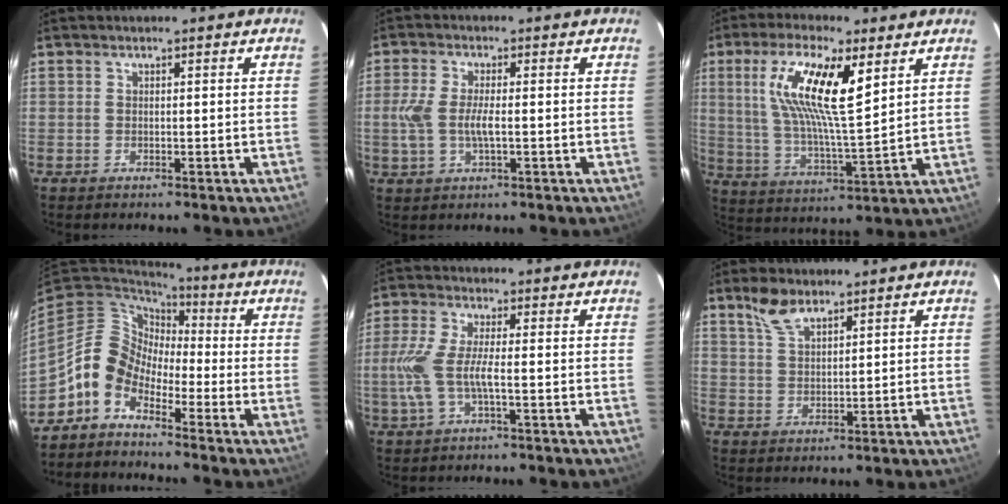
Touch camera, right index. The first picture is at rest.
{"total": 6.4, "force": [-0.7, 2.3, 5.9], "torque": [-0.126, -0.002, -0.013]}
{"total": 15.8, "force": [6.2, 3.8, 14.0], "torque": [-0.263, 0.004, 0.118]}
{"total": 9.8, "force": [-4.8, 7.8, 3.4], "torque": [-0.078, 0.034, -0.126]}
{"total": 7.8, "force": [-1.5, 1.6, 7.5], "torque": [-0.169, -0.003, -0.028]}
{"total": 5.2, "force": [3.9, 2.0, 2.7], "torque": [-0.051, 0.005, 0.080]}